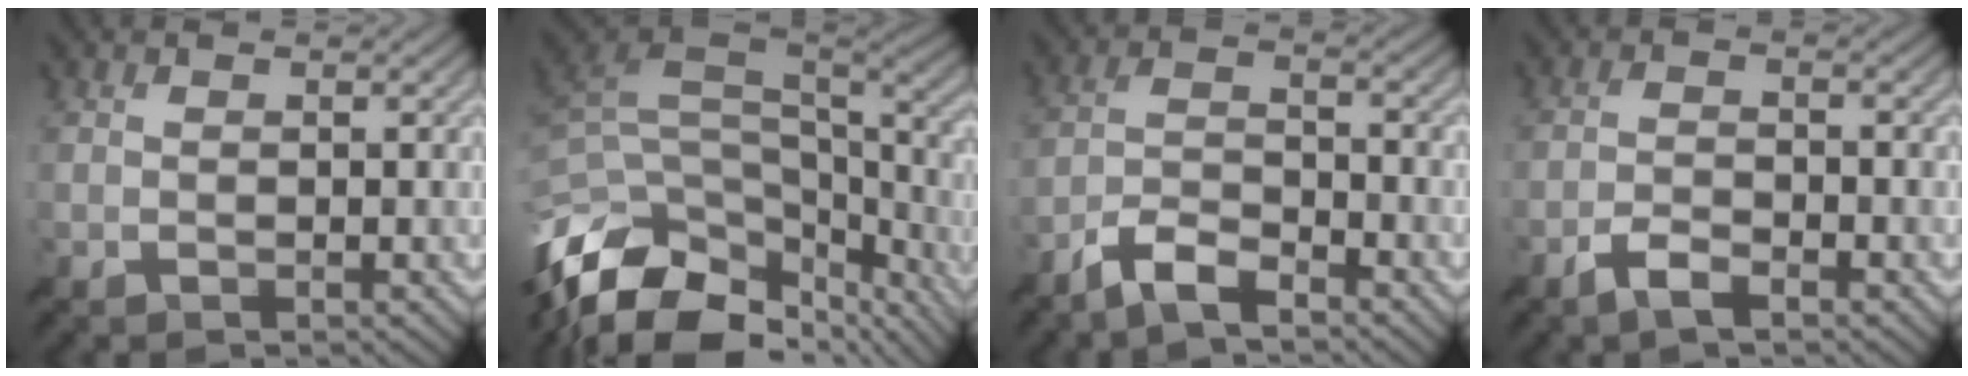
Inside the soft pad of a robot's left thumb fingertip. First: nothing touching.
{"total": 15.9, "force": [-7.8, 8.4, 11.0], "torque": [-0.281, -0.019, -0.115]}
{"total": 5.4, "force": [-4.4, 1.4, 2.9], "torque": [-0.060, -0.002, -0.093]}
{"total": 2.9, "force": [-2.1, 0.8, 1.9], "torque": [-0.041, 0.001, -0.048]}